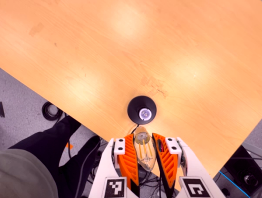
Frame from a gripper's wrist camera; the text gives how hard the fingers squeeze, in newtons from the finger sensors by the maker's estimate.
{"total": 22.9, "left": 25.4, "right": 20.5}